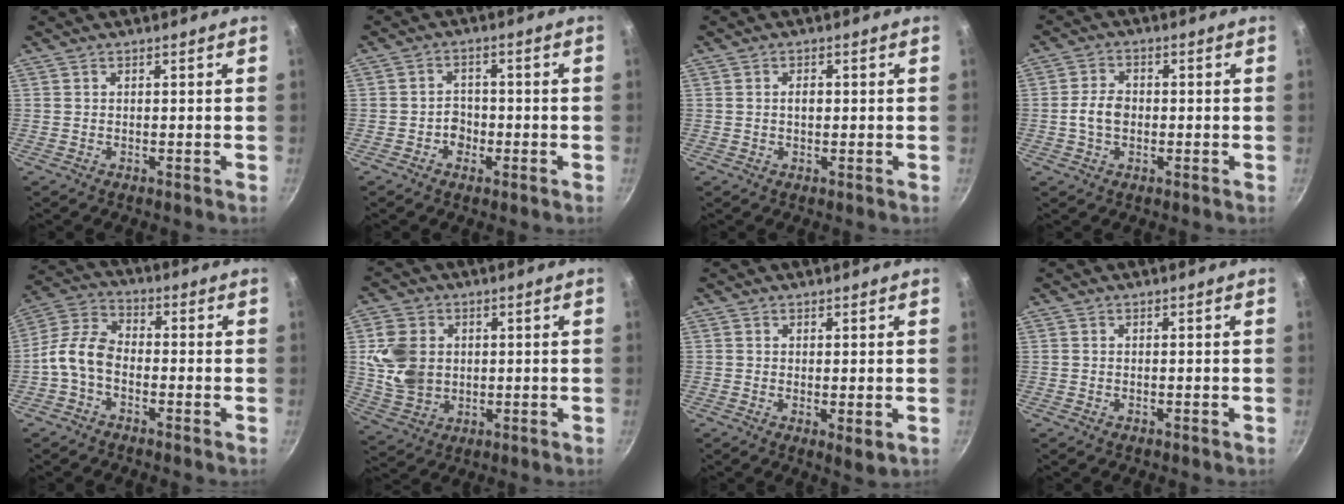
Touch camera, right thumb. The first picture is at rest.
{"total": 3.5, "force": [-1.4, 2.9, 1.5], "torque": [0.001, 0.014, -0.025]}
{"total": 1.9, "force": [0.0, 1.2, 1.5], "torque": [-0.015, 0.007, 0.001]}
{"total": 4.9, "force": [-0.6, 3.5, 3.4], "torque": [-0.057, 0.017, -0.016]}
{"total": 8.0, "force": [-2.6, 5.1, 5.6], "torque": [-0.109, 0.041, -0.070]}
{"total": 10.8, "force": [1.3, 8.7, 6.3], "torque": [-0.105, -0.006, 0.033]}
{"total": 2.7, "force": [0.2, 1.0, 2.5], "torque": [-0.038, -0.014, 0.003]}
{"total": 0.0}